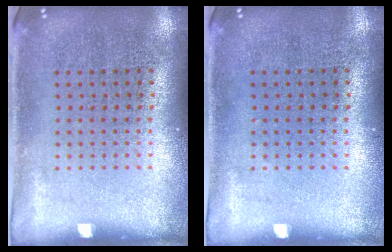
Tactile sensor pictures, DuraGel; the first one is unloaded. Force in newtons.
{"total": 0.0}